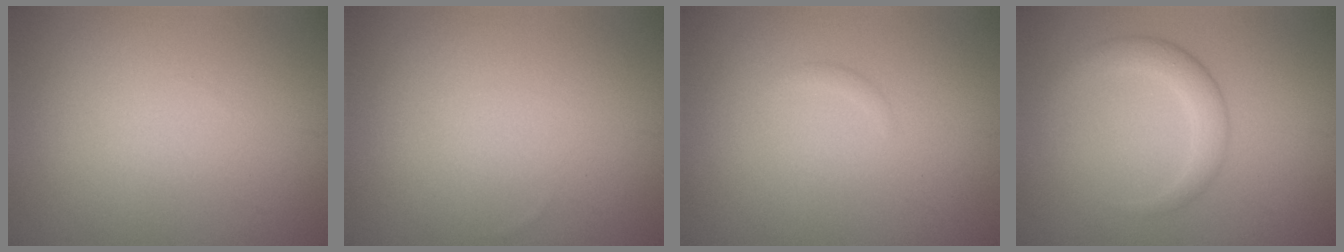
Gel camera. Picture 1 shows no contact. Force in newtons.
{"total": 0.0}
{"total": 0.5, "press": 0.5, "slide": 0.0}
{"total": 2.8, "press": 2.8, "slide": 0.1}